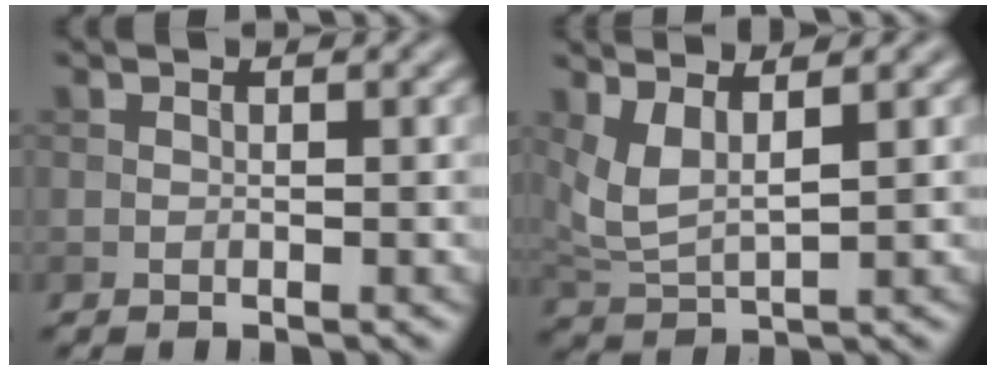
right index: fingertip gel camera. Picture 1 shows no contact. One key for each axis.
{"total": 3.3, "fx": 1.7, "fy": 1.0, "fz": 2.6, "tx": -0.069, "ty": -0.006, "tz": 0.041}